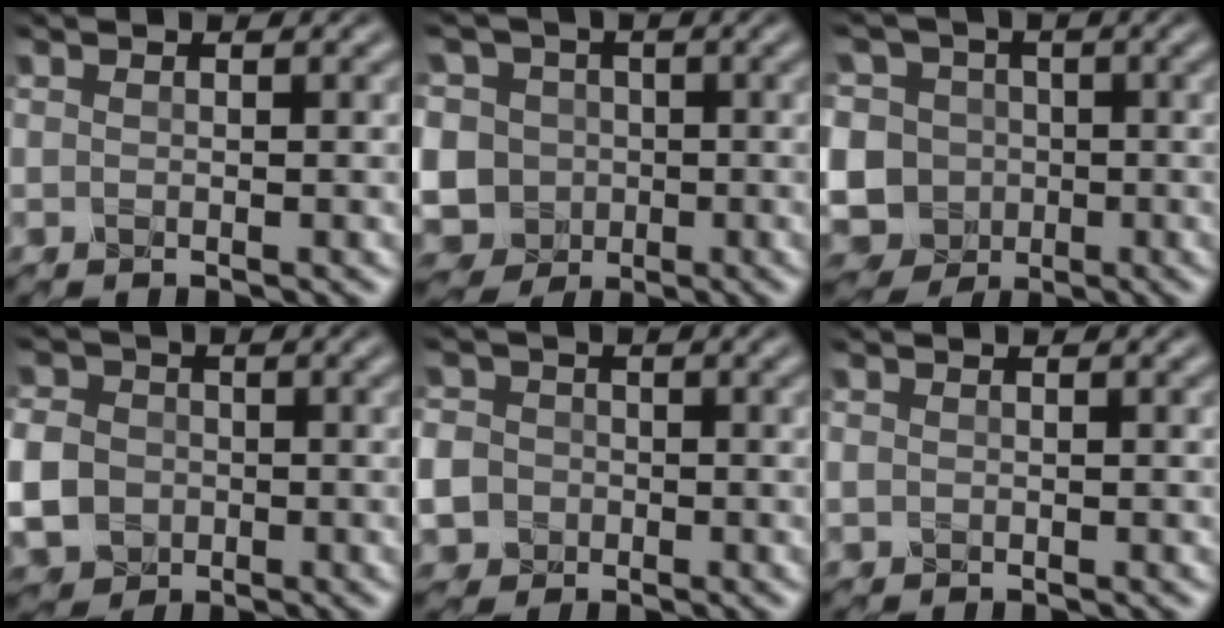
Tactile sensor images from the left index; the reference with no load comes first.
{"total": 12.6, "force": [-0.3, 11.9, 4.1], "torque": [-0.124, 0.005, -0.032]}
{"total": 14.4, "force": [-1.0, 13.6, 4.6], "torque": [-0.142, 0.004, -0.047]}
{"total": 5.8, "force": [-1.2, 5.1, 2.6], "torque": [-0.067, -0.010, -0.037]}
{"total": 8.3, "force": [-2.8, 7.4, 2.6], "torque": [-0.071, -0.017, -0.083]}
{"total": 0.6, "force": [0.0, 0.5, 0.2], "torque": [-0.003, -0.002, -0.001]}